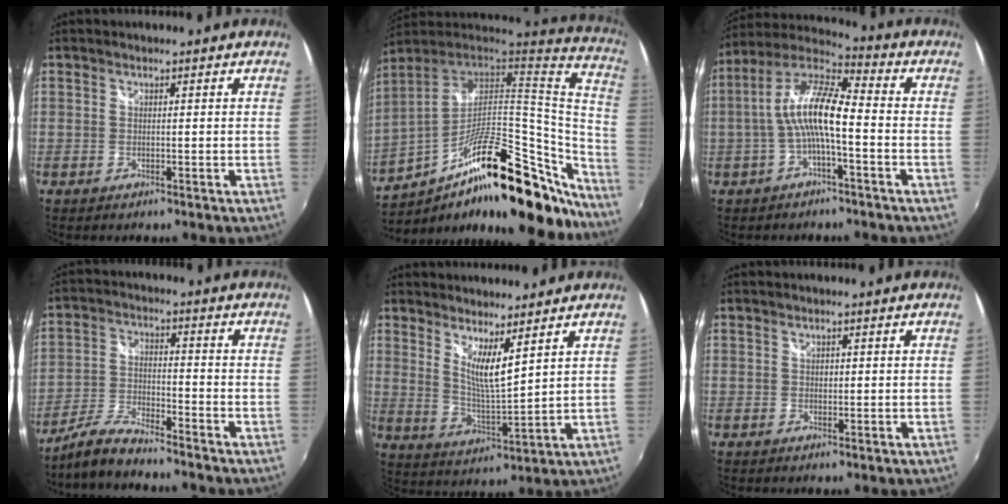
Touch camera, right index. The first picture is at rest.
{"total": 34.0, "force": [-19.6, 11.8, 25.1], "torque": [-0.376, -0.006, -0.299]}
{"total": 11.0, "force": [-2.0, 2.6, 10.5], "torque": [-0.217, 0.020, -0.040]}
{"total": 7.3, "force": [-6.6, 0.6, 3.0], "torque": [-0.070, 0.003, -0.128]}
{"total": 7.2, "force": [4.8, 0.9, 5.3], "torque": [-0.089, -0.015, 0.086]}
{"total": 0.9, "force": [0.3, 0.8, 0.3], "torque": [-0.002, 0.002, 0.004]}